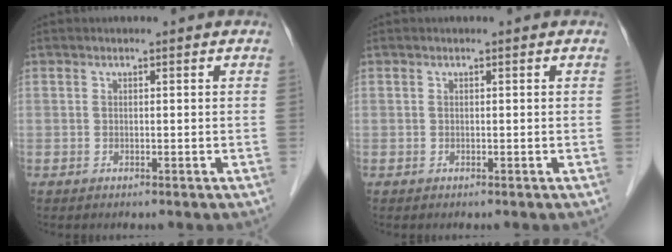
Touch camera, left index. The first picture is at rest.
{"total": 0.0}